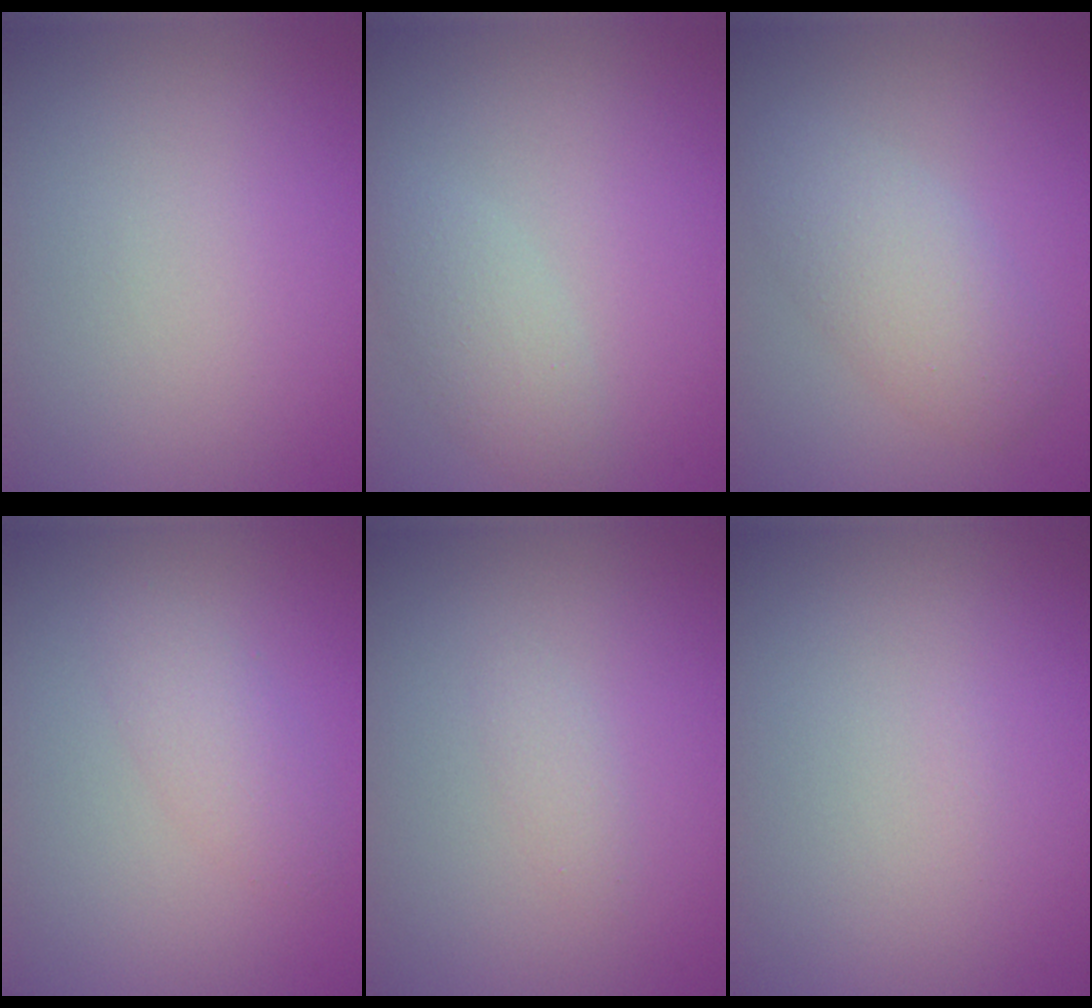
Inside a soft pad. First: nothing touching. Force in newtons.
{"total": 2.5, "press": 2.5, "slide": 0.1}
{"total": 3.9, "press": 3.9, "slide": 0.2}
{"total": 2.0, "press": 2.0, "slide": 0.0}
{"total": 0.9, "press": 0.9, "slide": 0.0}
{"total": 0.0}